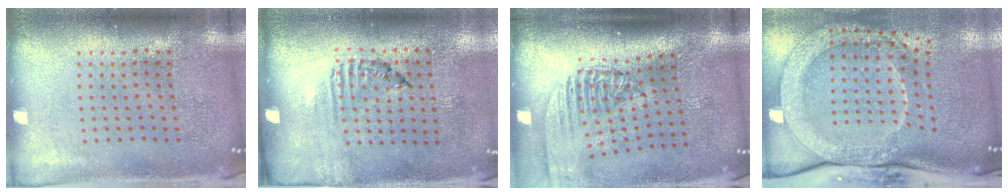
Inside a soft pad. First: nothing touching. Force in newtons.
{"total": 1.6, "press": 1.0, "slide": 1.3}
{"total": 2.3, "press": 1.8, "slide": 1.5}
{"total": 3.0, "press": 2.3, "slide": 2.0}